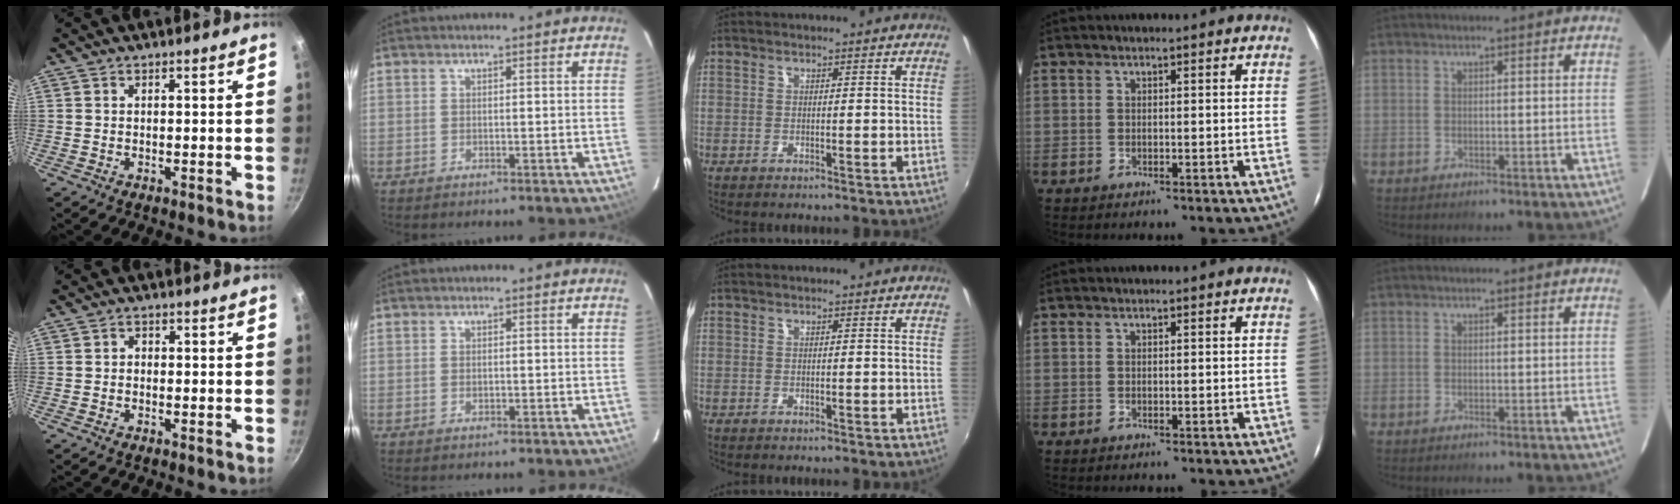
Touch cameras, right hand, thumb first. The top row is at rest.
{"thumb": {"total": 1.1, "force": [-0.3, 0.9, 0.5], "torque": [-0.007, 0.005, -0.007]}, "index": {"total": 0.7, "force": [-0.1, 0.4, 0.5], "torque": [-0.009, 0.000, -0.002]}}